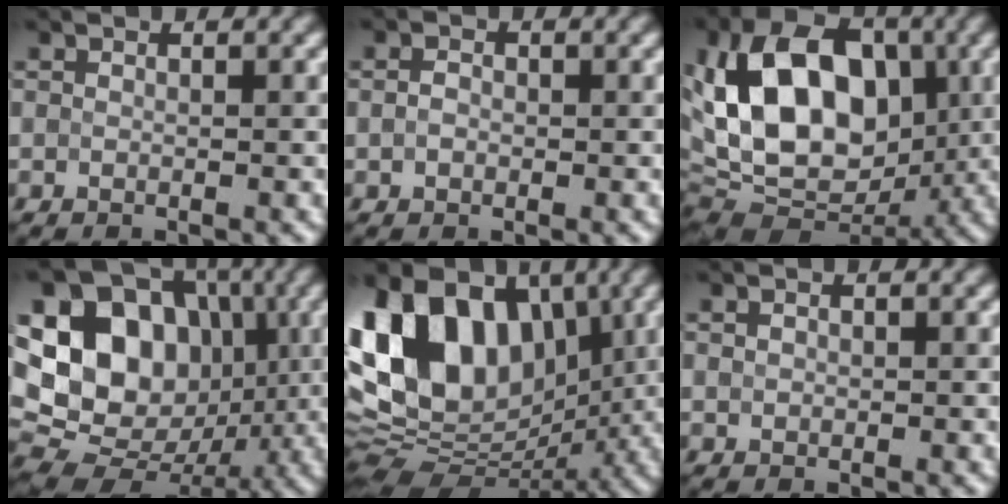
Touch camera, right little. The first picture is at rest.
{"total": 1.1, "force": [-0.1, 0.9, 0.7], "torque": [-0.015, 0.003, -0.009]}
{"total": 14.2, "force": [1.3, 9.5, 10.4], "torque": [-0.180, 0.029, 0.005]}
{"total": 18.0, "force": [2.8, 15.1, 9.5], "torque": [-0.187, 0.035, 0.033]}
{"total": 14.7, "force": [3.0, 10.5, 9.8], "torque": [-0.179, 0.036, 0.039]}
{"total": 0.6, "force": [0.2, 0.6, 0.3], "torque": [-0.003, 0.002, 0.000]}